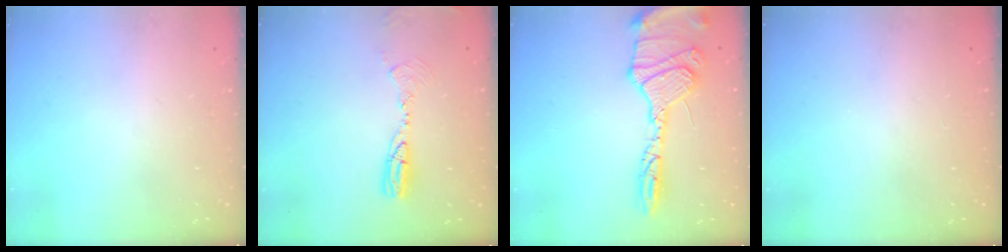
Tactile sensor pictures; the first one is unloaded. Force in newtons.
{"total": 9.2, "press": 9.0, "slide": 2.2}
{"total": 17.9, "press": 17.7, "slide": 2.5}
{"total": 0.0}